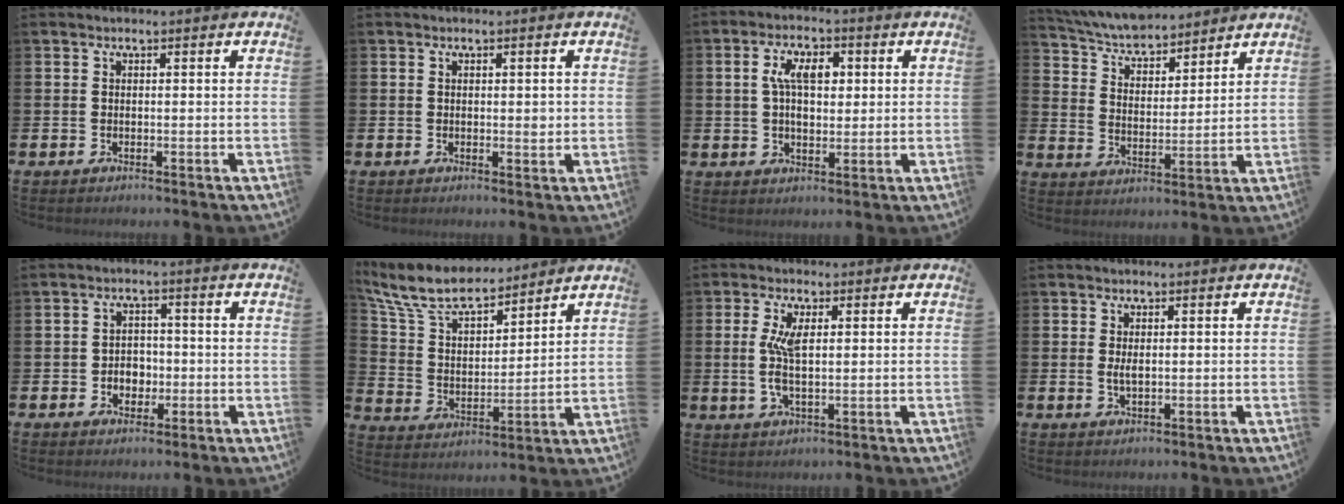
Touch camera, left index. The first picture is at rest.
{"total": 0.9, "force": [0.0, 0.6, 0.7], "torque": [-0.002, 0.000, -0.004]}
{"total": 5.4, "force": [1.5, 3.0, 4.2], "torque": [-0.071, 0.006, 0.019]}
{"total": 6.0, "force": [5.7, 1.3, 1.0], "torque": [-0.049, -0.040, 0.100]}
{"total": 2.8, "force": [-0.6, 2.4, 1.3], "torque": [-0.019, 0.001, -0.018]}
{"total": 9.2, "force": [8.1, 2.9, 3.1], "torque": [-0.102, -0.049, 0.147]}
{"total": 4.6, "force": [0.9, 1.7, 4.2], "torque": [-0.089, 0.002, 0.011]}
{"total": 1.5, "force": [0.3, 0.5, 1.3], "torque": [-0.020, 0.000, 0.004]}